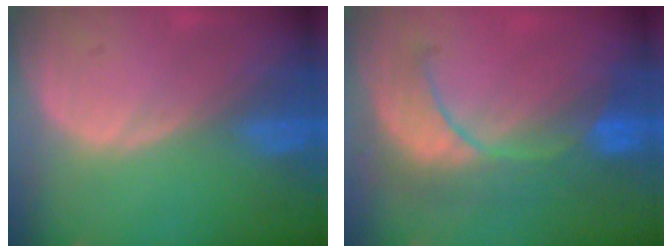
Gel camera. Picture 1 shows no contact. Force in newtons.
{"total": 8.1, "press": 8.1, "slide": 0.7}